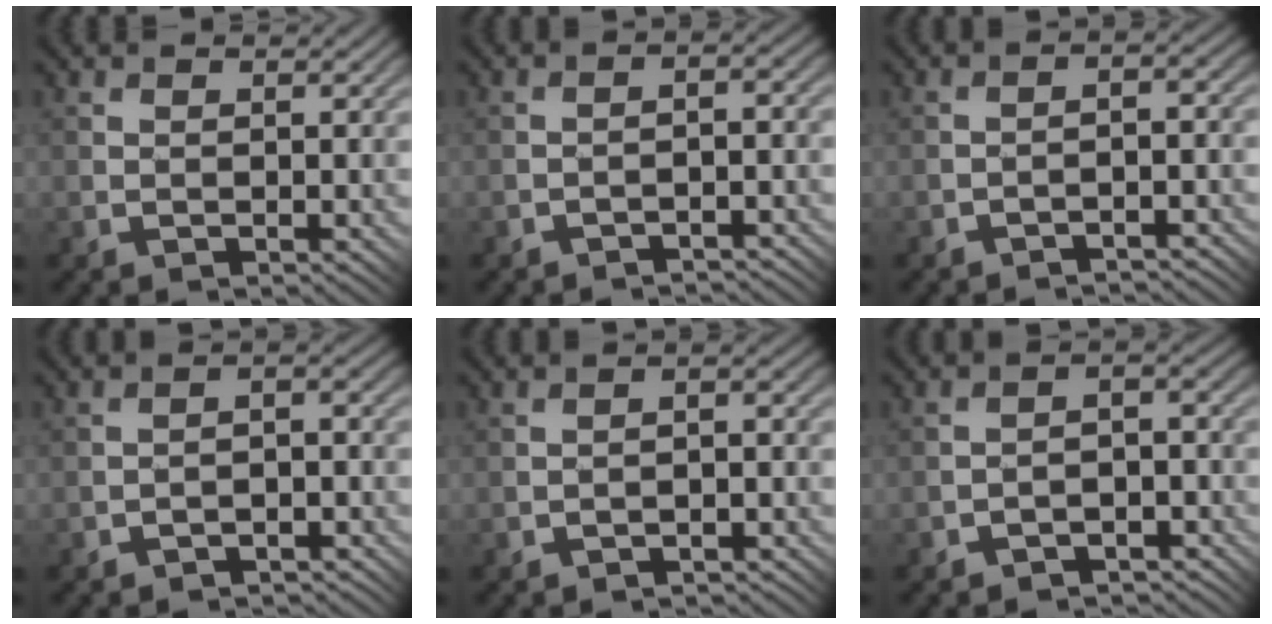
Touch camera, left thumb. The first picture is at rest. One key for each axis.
{"total": 2.0, "fx": -1.8, "fy": 0.2, "fz": 0.7, "tx": -0.011, "ty": 0.014, "tz": -0.036}
{"total": 2.2, "fx": -1.9, "fy": 0.1, "fz": 1.0, "tx": -0.014, "ty": 0.015, "tz": -0.038}
{"total": 2.8, "fx": -2.4, "fy": 0.9, "fz": 1.0, "tx": -0.008, "ty": 0.009, "tz": -0.050}
{"total": 2.0, "fx": -1.8, "fy": 0.4, "fz": 0.7, "tx": -0.009, "ty": 0.012, "tz": -0.037}
{"total": 4.0, "fx": -3.3, "fy": 1.7, "fz": 1.5, "tx": -0.013, "ty": -0.001, "tz": -0.064}